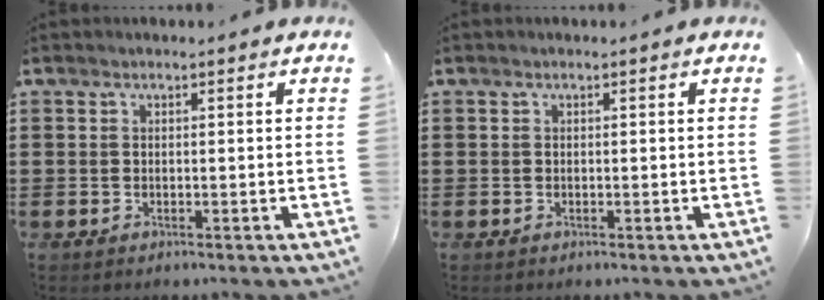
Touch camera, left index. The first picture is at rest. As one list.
[{"total": 0.0}]